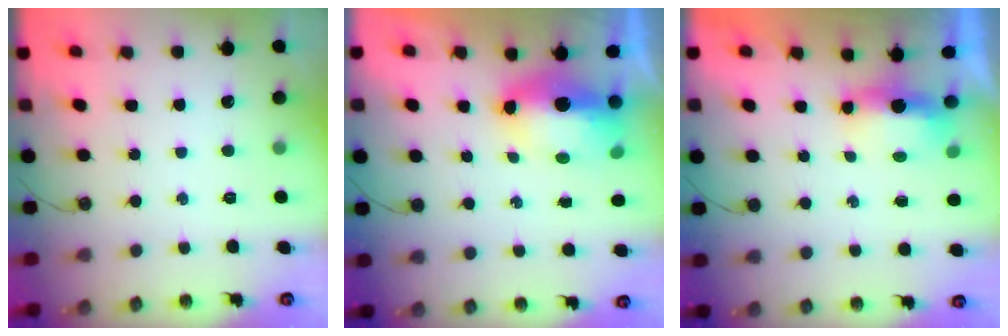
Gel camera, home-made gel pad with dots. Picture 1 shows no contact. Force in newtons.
{"total": 9.5, "press": 9.4, "slide": 1.5}
{"total": 14.8, "press": 7.2, "slide": 13.0}